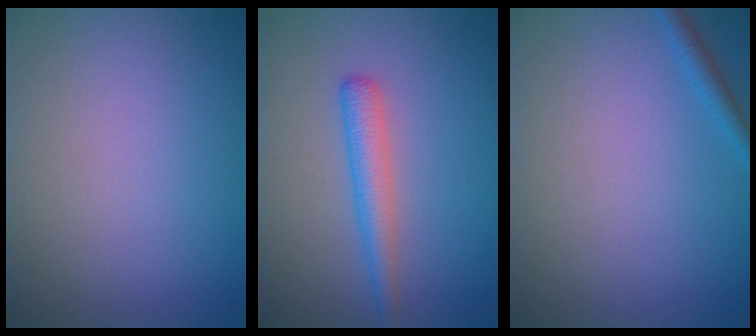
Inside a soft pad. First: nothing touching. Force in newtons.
{"total": 2.5, "press": 2.5, "slide": 0.1}
{"total": 1.3, "press": 1.3, "slide": 0.1}